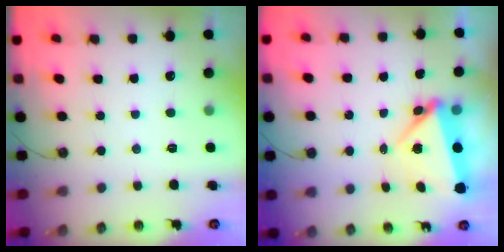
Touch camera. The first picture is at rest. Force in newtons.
{"total": 5.8, "press": 5.3, "slide": 2.5}